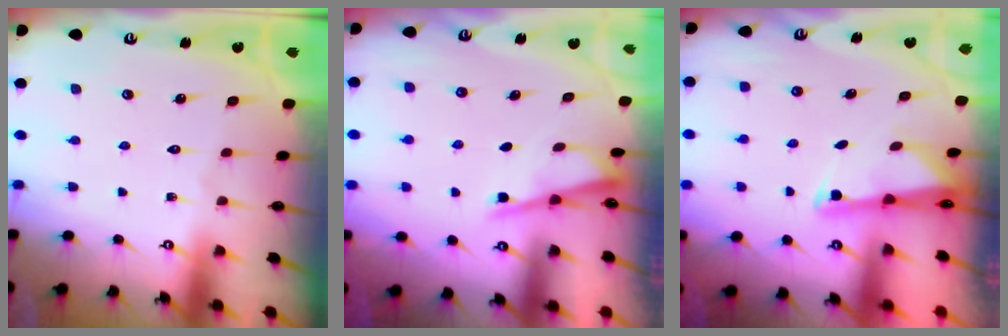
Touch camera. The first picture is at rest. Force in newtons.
{"total": 2.5, "press": 2.4, "slide": 0.3}
{"total": 2.1, "press": 2.0, "slide": 0.4}